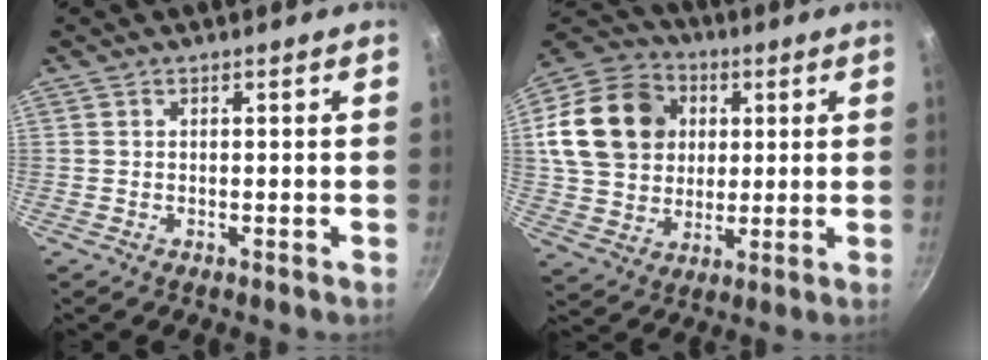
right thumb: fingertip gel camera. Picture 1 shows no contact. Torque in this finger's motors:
{"motor_torque": [1.04, 3.70, 1.16, -0.60, 0.16]}